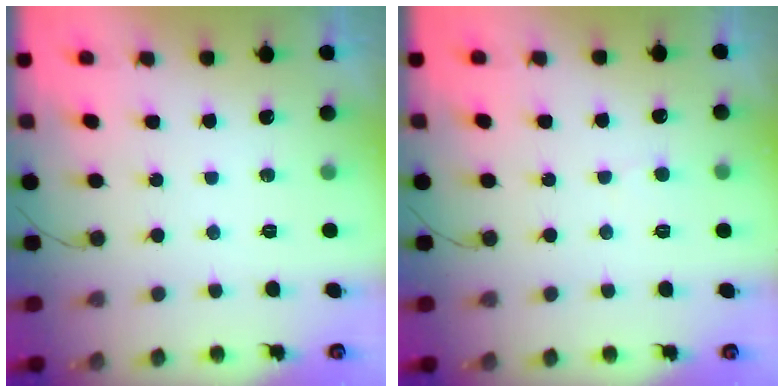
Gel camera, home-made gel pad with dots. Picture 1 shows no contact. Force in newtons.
{"total": 3.8, "press": 3.8, "slide": 0.4}